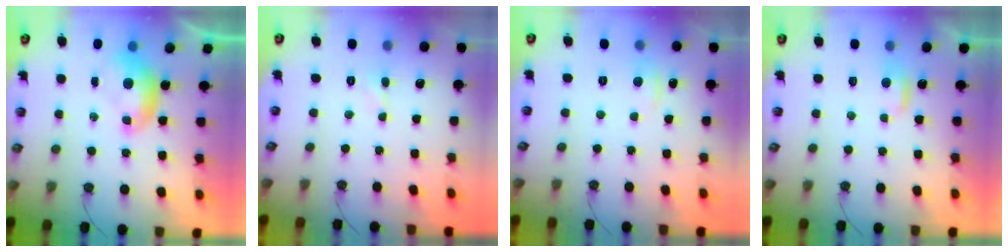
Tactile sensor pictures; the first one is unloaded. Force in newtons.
{"total": 0.8, "press": 0.8, "slide": 0.3}
{"total": 0.7, "press": 0.3, "slide": 0.7}
{"total": 1.8, "press": 1.8, "slide": 0.4}